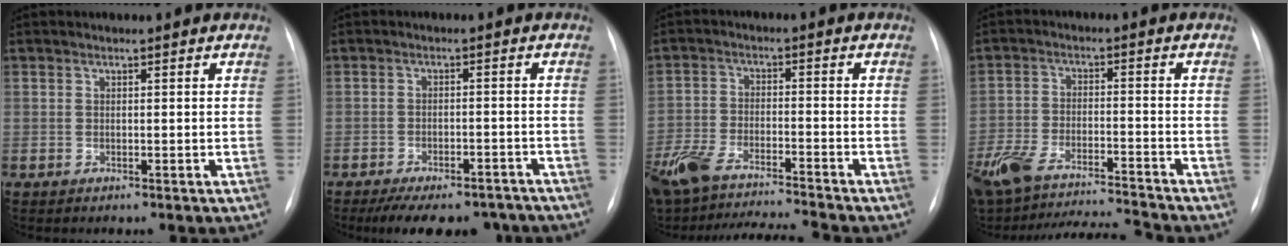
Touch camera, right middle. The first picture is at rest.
{"total": 13.2, "force": [-10.9, 5.3, 5.4], "torque": [-0.089, 0.007, -0.141]}
{"total": 13.8, "force": [-12.4, 0.7, 6.0], "torque": [-0.120, 0.004, -0.215]}
{"total": 15.9, "force": [-14.7, 1.0, 6.1], "torque": [-0.130, 0.003, -0.243]}